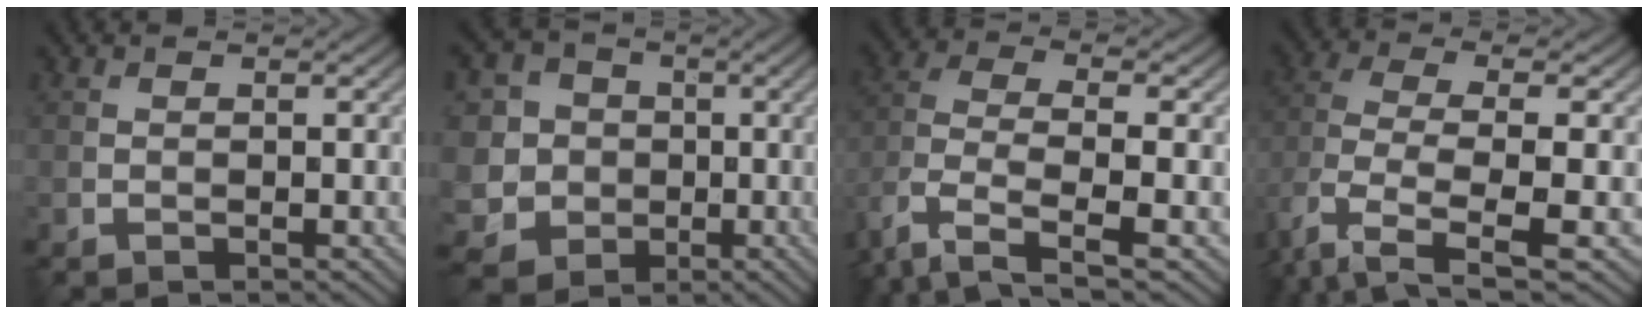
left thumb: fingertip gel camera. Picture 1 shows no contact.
{"total": 8.3, "force": [-0.8, 7.8, 2.6], "torque": [-0.090, -0.012, -0.040]}
{"total": 7.8, "force": [-4.2, 2.8, 5.8], "torque": [-0.134, -0.012, -0.092]}
{"total": 6.7, "force": [-2.2, 2.6, 5.8], "torque": [-0.135, -0.008, -0.055]}